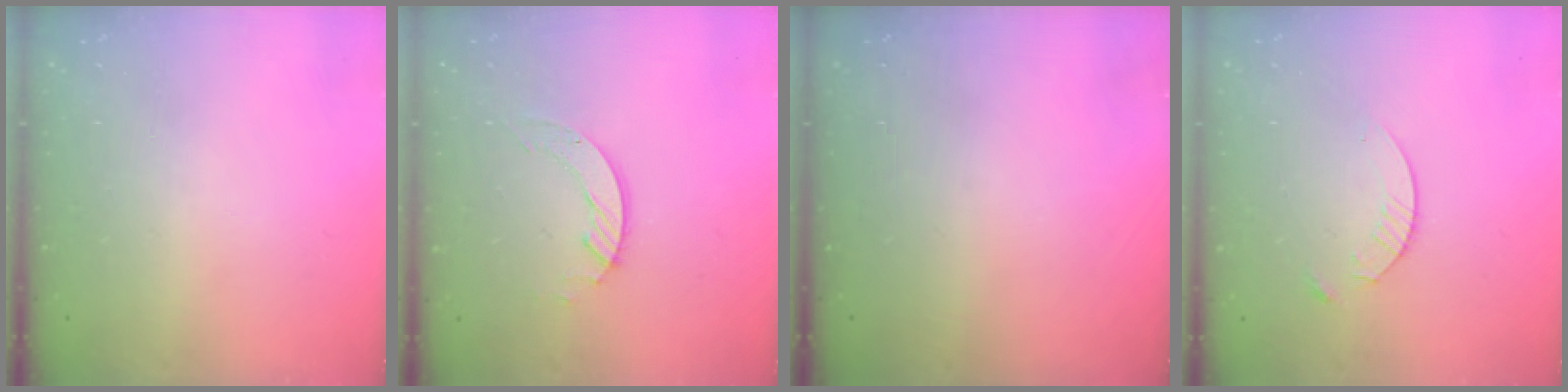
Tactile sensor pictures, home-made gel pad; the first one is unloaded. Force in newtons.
{"total": 4.2, "press": 4.2, "slide": 0.2}
{"total": 0.0}
{"total": 4.8, "press": 4.8, "slide": 0.6}